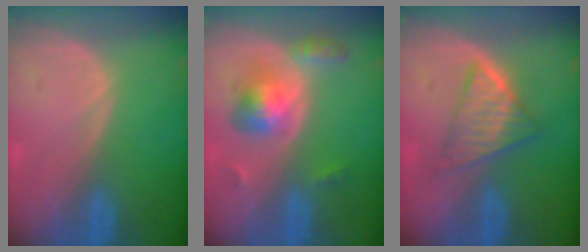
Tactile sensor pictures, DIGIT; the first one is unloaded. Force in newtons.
{"total": 5.5, "press": 5.5, "slide": 0.2}
{"total": 5.8, "press": 5.5, "slide": 1.7}